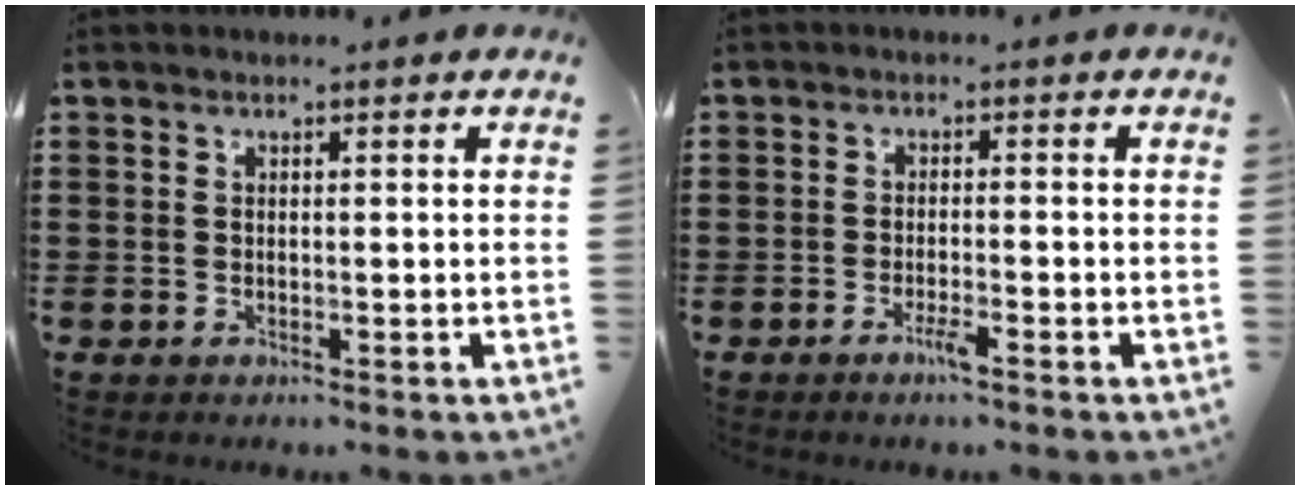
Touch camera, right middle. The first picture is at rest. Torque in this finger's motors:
{"motor_torque": [-0.08, -0.16, 0.18, 0.04]}